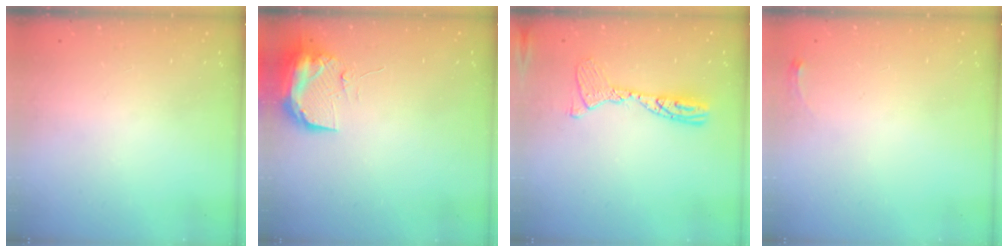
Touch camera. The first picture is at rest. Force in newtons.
{"total": 10.4, "press": 10.4, "slide": 1.2}
{"total": 12.0, "press": 11.9, "slide": 1.1}
{"total": 2.8, "press": 2.8, "slide": 0.4}